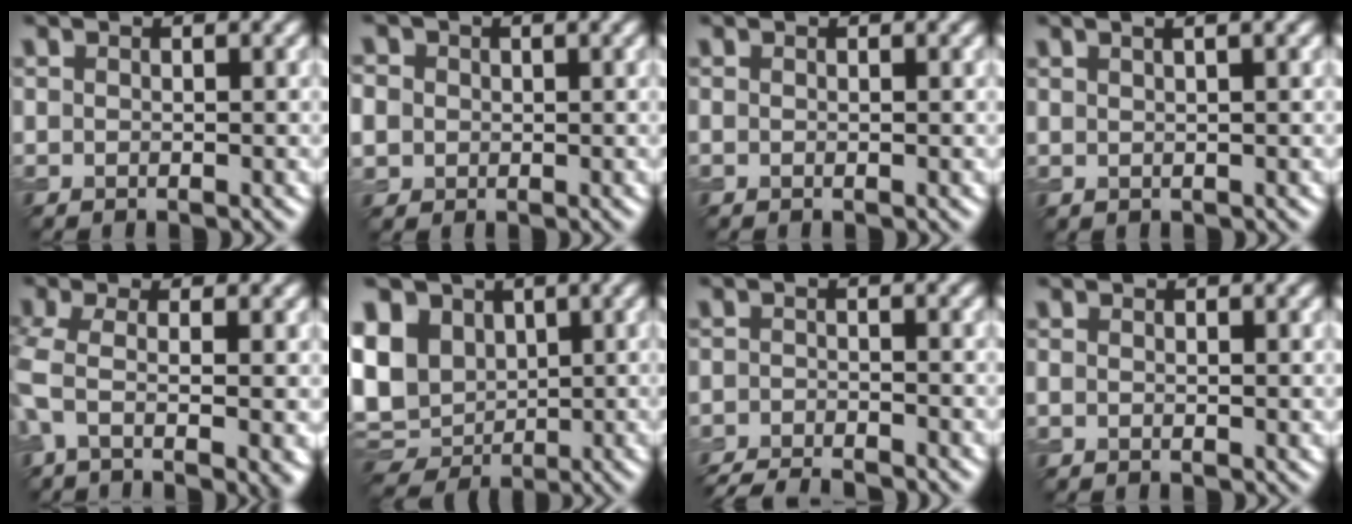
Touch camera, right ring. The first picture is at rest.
{"total": 3.3, "force": [0.4, 3.1, 1.1], "torque": [-0.043, 0.016, 0.006]}
{"total": 0.0}
{"total": 3.0, "force": [1.7, 1.4, 2.0], "torque": [-0.006, 0.011, -0.001]}
{"total": 6.1, "force": [-0.7, 2.2, 5.6], "torque": [-0.118, -0.010, -0.015]}
{"total": 10.1, "force": [1.4, 8.0, 6.0], "torque": [-0.125, 0.012, 0.027]}
{"total": 4.2, "force": [-3.9, 0.5, 1.4], "torque": [-0.024, -0.007, -0.072]}
{"total": 0.5, "force": [0.2, 0.1, 0.5], "torque": [-0.008, 0.000, 0.001]}